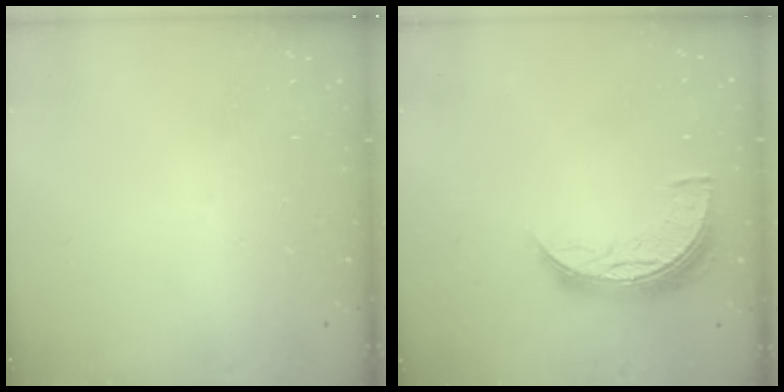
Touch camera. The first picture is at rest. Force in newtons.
{"total": 10.1, "press": 10.1, "slide": 0.6}